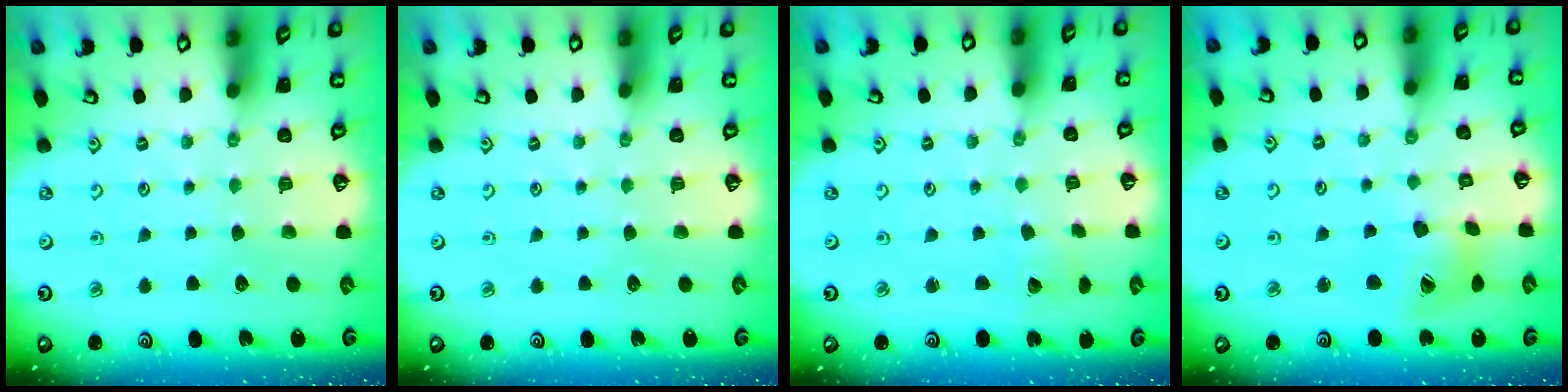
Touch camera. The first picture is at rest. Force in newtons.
{"total": 0.0}
{"total": 1.7, "press": 1.7, "slide": 0.1}
{"total": 11.0, "press": 10.9, "slide": 1.1}